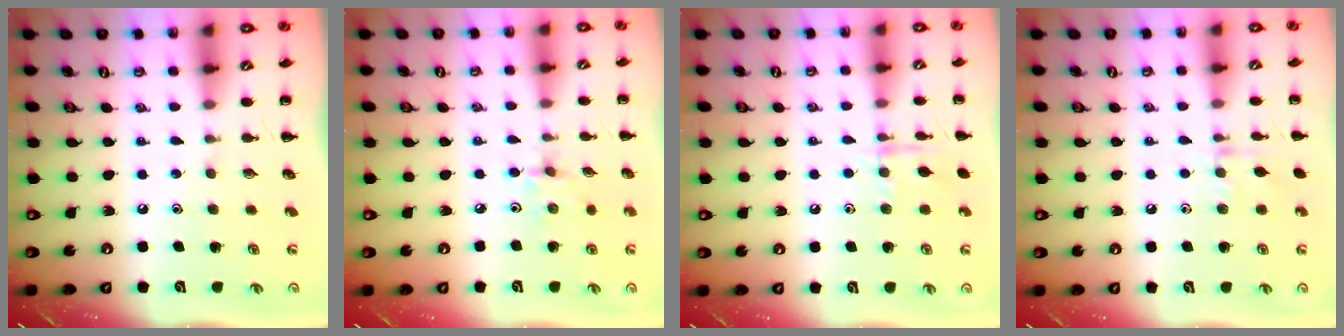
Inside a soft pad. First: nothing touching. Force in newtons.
{"total": 2.9, "press": 2.7, "slide": 0.9}
{"total": 7.5, "press": 7.4, "slide": 0.7}
{"total": 6.7, "press": 6.5, "slide": 1.7}